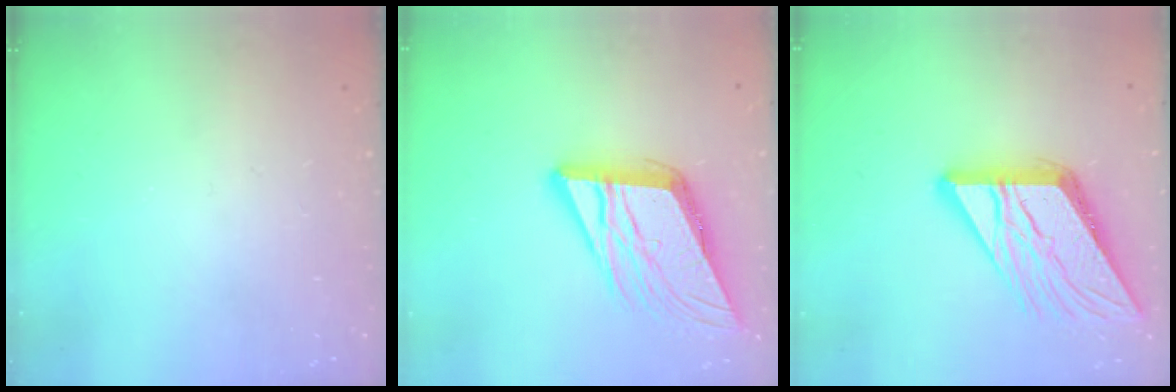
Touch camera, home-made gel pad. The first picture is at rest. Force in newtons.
{"total": 15.2, "press": 15.0, "slide": 2.6}
{"total": 15.0, "press": 14.9, "slide": 1.6}